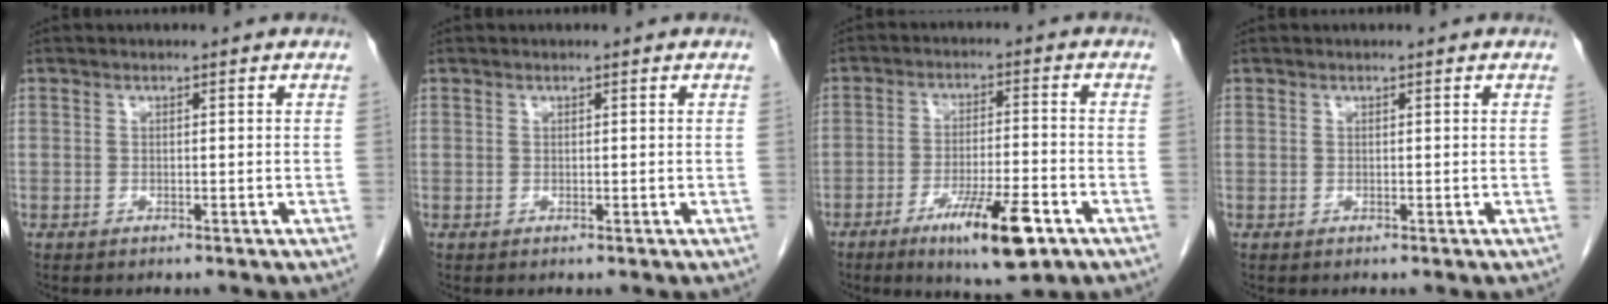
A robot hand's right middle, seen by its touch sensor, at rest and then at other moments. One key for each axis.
{"total": 0.0}
{"total": 10.3, "fx": -5.7, "fy": 1.4, "fz": 8.5, "tx": -0.142, "ty": -0.016, "tz": -0.090}
{"total": 0.0}